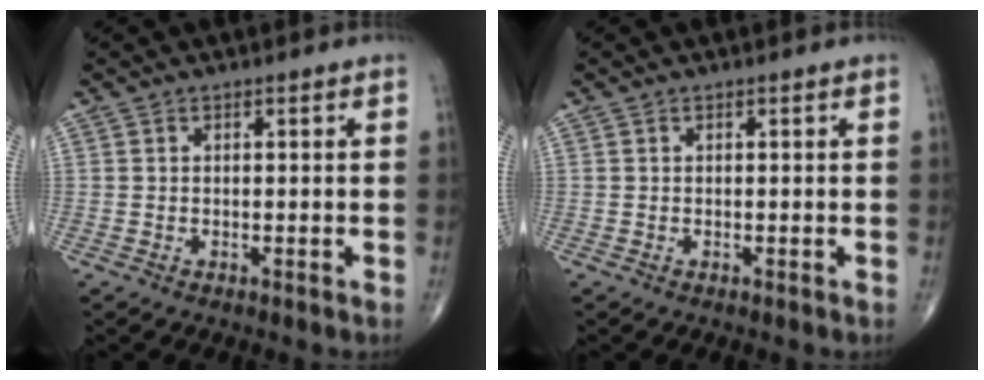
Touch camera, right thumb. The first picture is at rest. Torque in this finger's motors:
{"motor_torque": [0.01, 0.11, -0.08, -0.04, 0.06]}